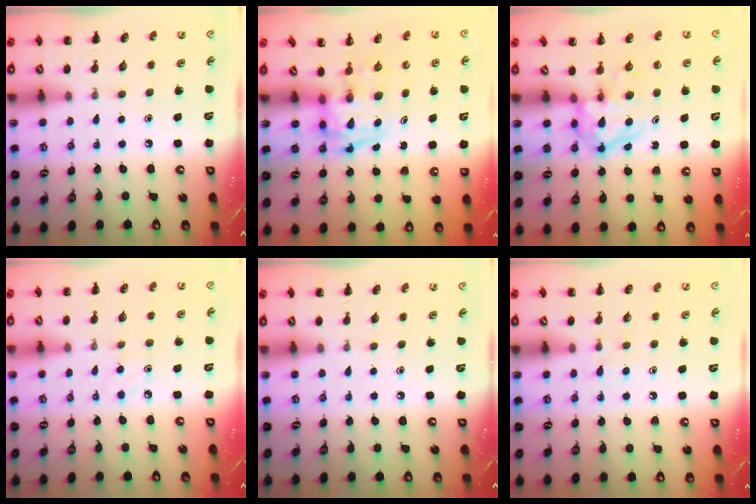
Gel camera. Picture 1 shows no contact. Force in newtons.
{"total": 3.3, "press": 3.3, "slide": 0.5}
{"total": 3.8, "press": 3.8, "slide": 0.5}
{"total": 2.8, "press": 2.7, "slide": 1.0}
{"total": 0.0}
{"total": 4.1, "press": 3.9, "slide": 1.4}